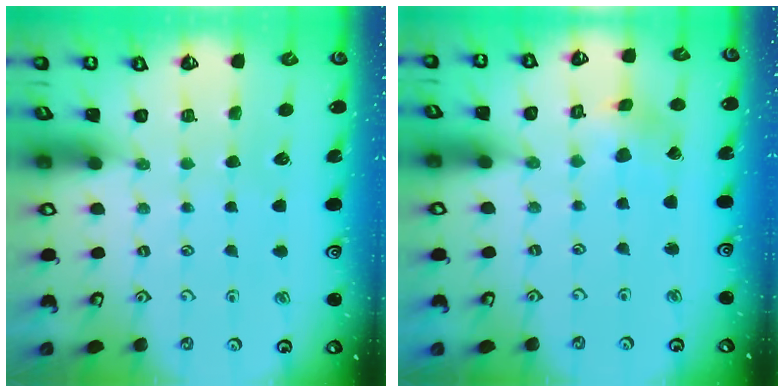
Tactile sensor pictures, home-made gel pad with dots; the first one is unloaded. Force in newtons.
{"total": 1.7, "press": 1.6, "slide": 0.4}